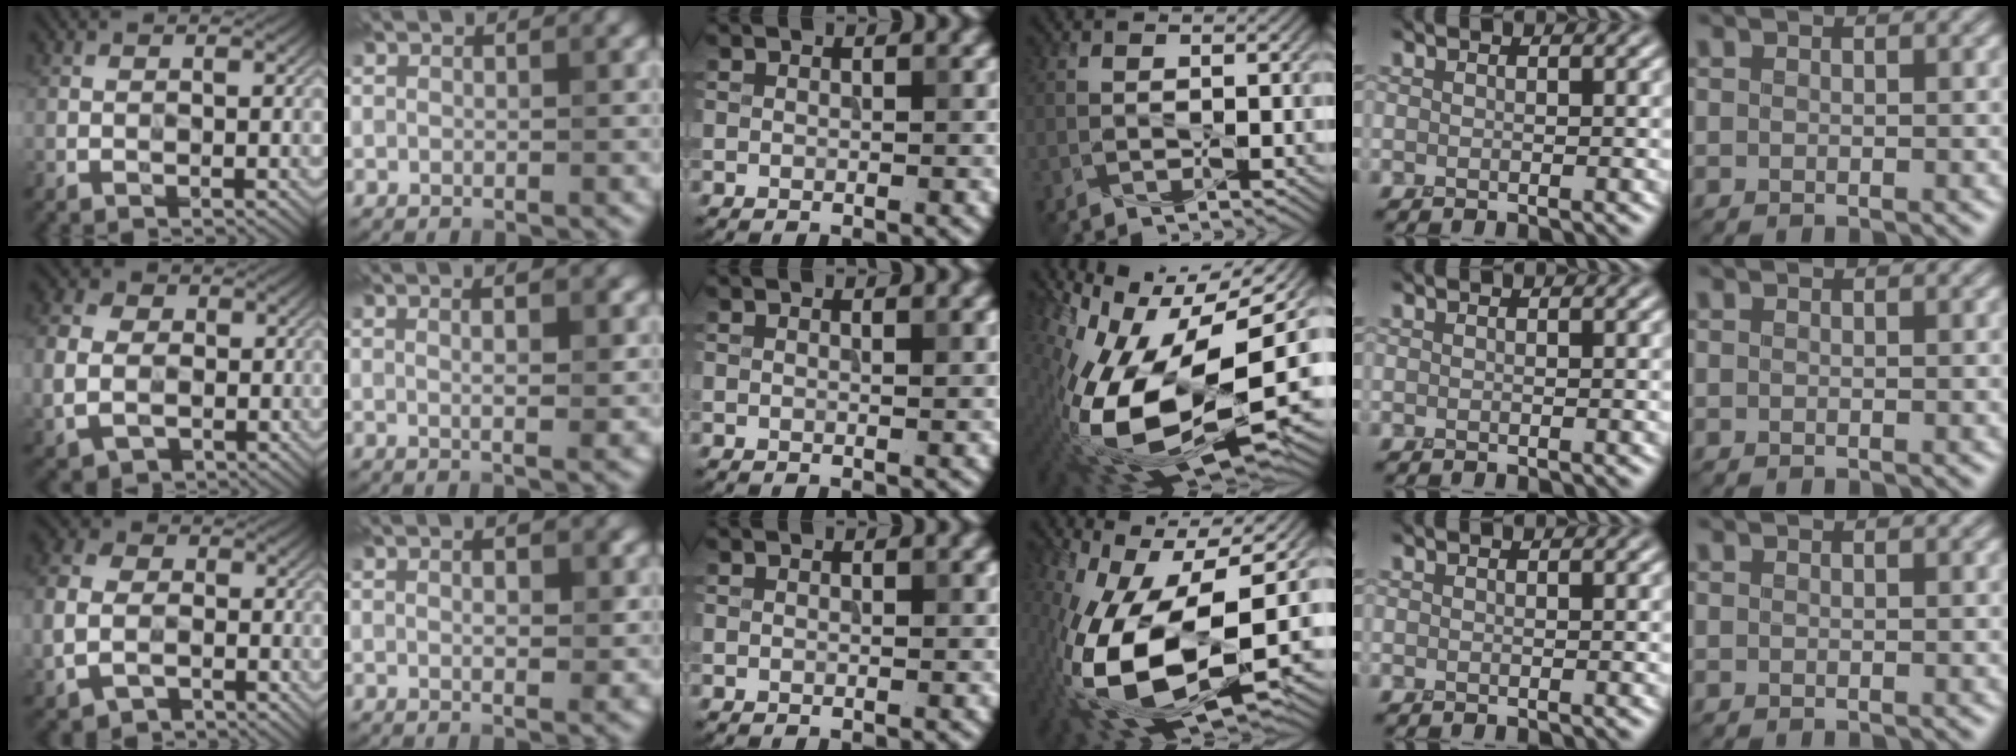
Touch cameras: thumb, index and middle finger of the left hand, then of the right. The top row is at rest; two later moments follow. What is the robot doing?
{"motion": "wipe", "object": "whiteboard"}